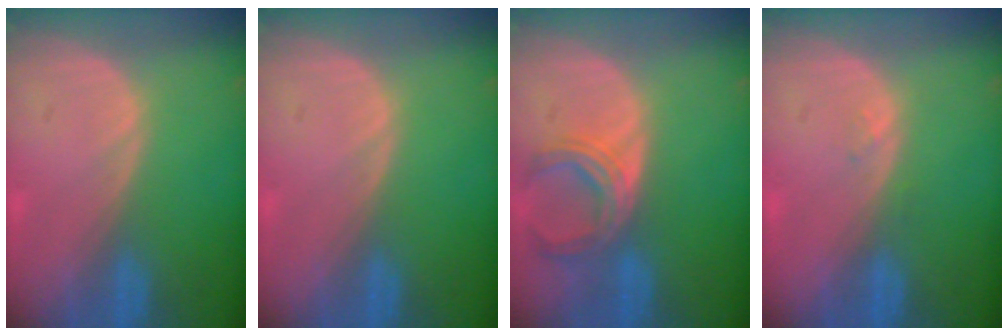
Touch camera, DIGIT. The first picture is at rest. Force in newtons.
{"total": 0.0}
{"total": 5.4, "press": 5.4, "slide": 0.2}
{"total": 0.9, "press": 0.8, "slide": 0.4}